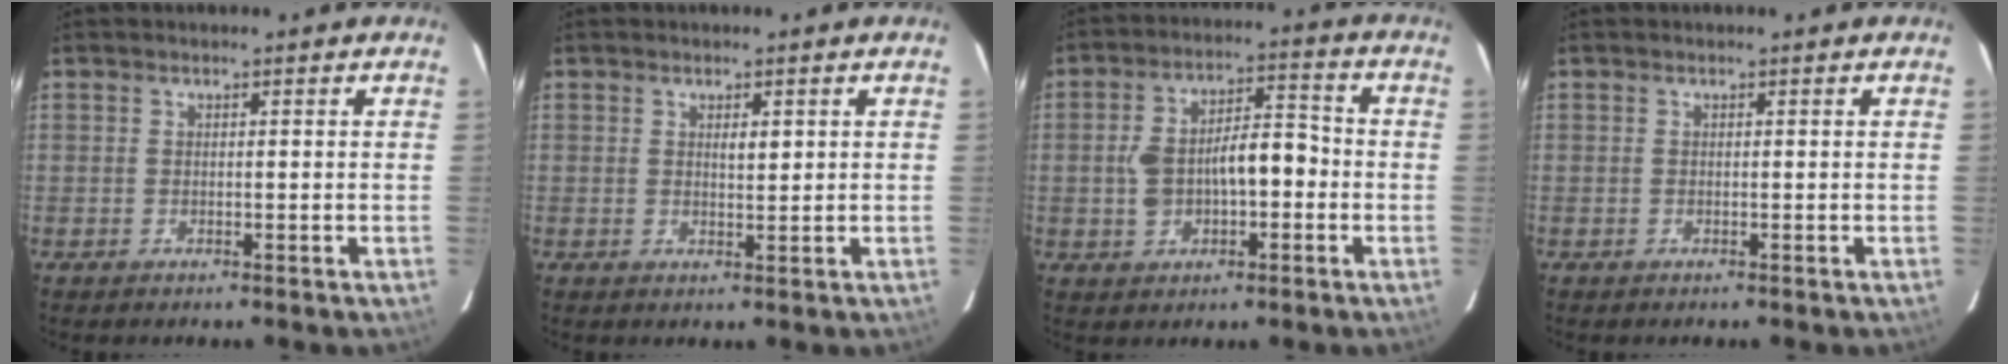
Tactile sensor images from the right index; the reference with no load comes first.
{"total": 1.7, "force": [0.7, 0.5, 1.4], "torque": [-0.024, -0.001, 0.012]}
{"total": 9.7, "force": [-1.3, 4.4, 8.6], "torque": [-0.163, 0.032, -0.016]}
{"total": 0.0}